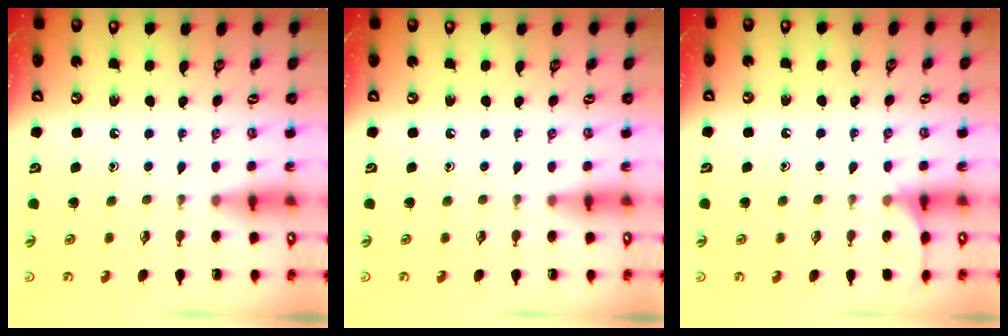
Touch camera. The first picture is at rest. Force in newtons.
{"total": 0.0}
{"total": 5.1, "press": 5.0, "slide": 0.6}